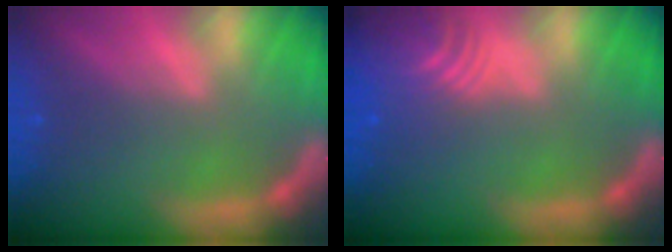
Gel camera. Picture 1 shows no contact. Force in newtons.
{"total": 8.0}